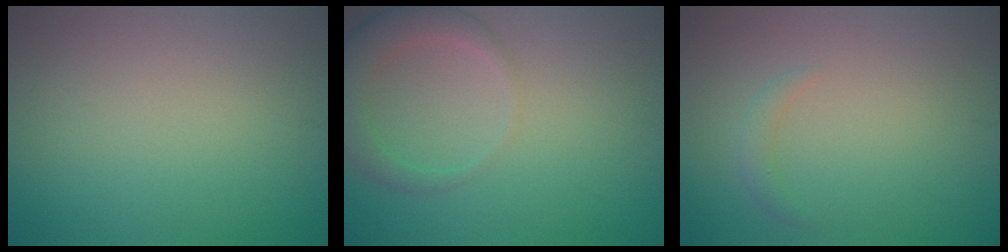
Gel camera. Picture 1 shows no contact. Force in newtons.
{"total": 3.5, "press": 3.5, "slide": 0.2}
{"total": 1.1, "press": 1.1, "slide": 0.0}